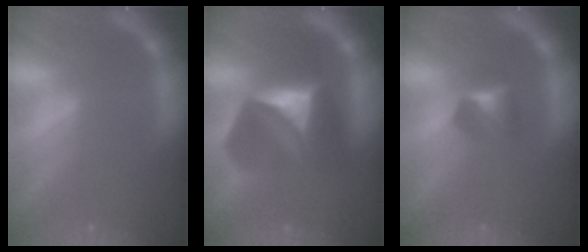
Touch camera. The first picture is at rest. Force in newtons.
{"total": 7.4}
{"total": 2.4}